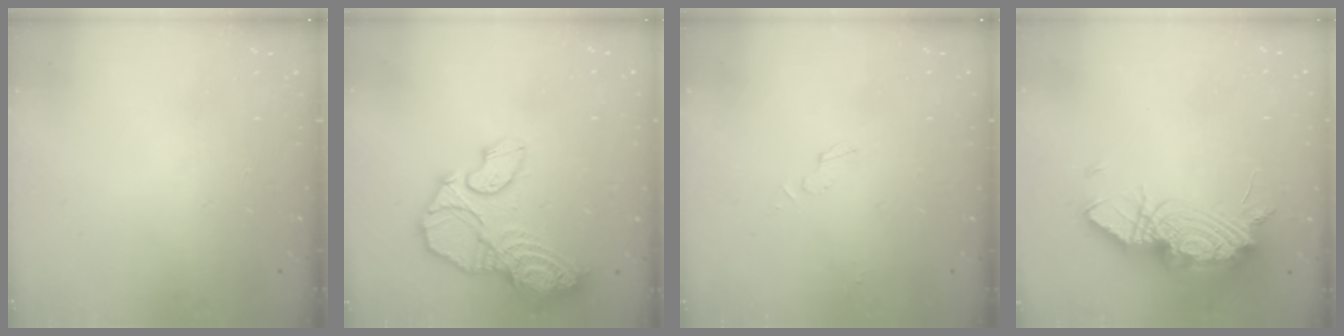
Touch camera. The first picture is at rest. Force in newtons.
{"total": 17.2, "press": 17.1, "slide": 1.6}
{"total": 3.2, "press": 3.2, "slide": 0.3}
{"total": 20.7, "press": 20.6, "slide": 2.4}